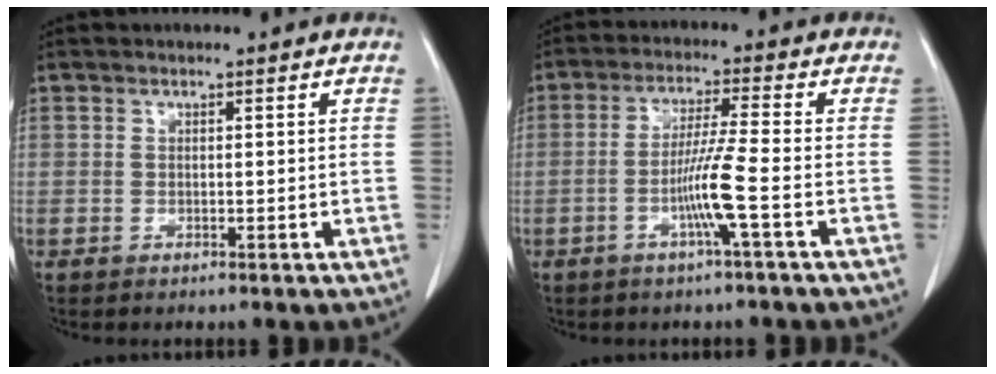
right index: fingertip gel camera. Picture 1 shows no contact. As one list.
[{"total": 6.8, "force": [-2.4, -1.2, 6.3], "torque": [-0.122, -0.006, -0.049]}]